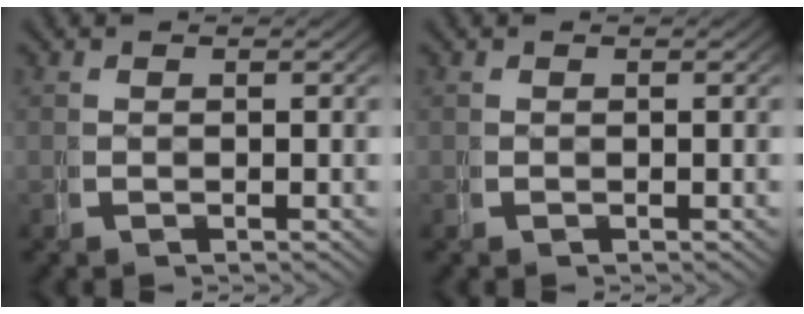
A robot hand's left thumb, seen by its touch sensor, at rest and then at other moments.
{"total": 0.0}